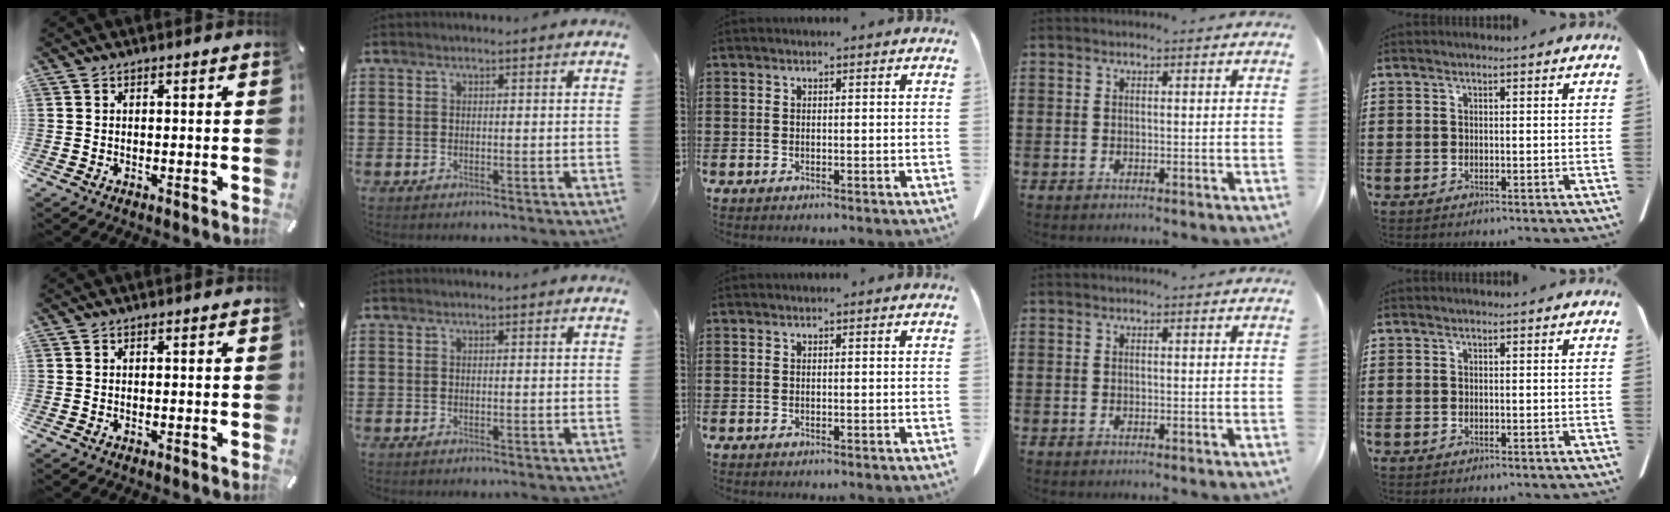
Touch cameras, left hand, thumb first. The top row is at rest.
{}